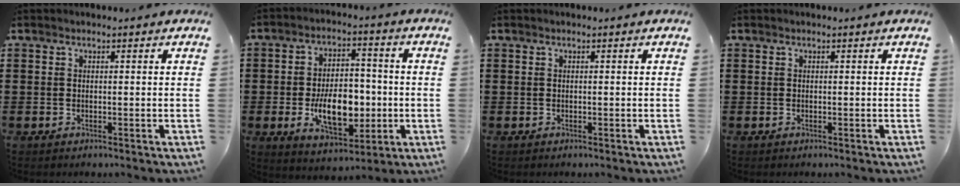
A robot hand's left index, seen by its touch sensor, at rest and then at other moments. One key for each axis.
{"total": 10.3, "fx": -1.9, "fy": 6.2, "fz": 8.0, "tx": -0.133, "ty": 0.001, "tz": -0.036}
{"total": 0.0}
{"total": 0.0}